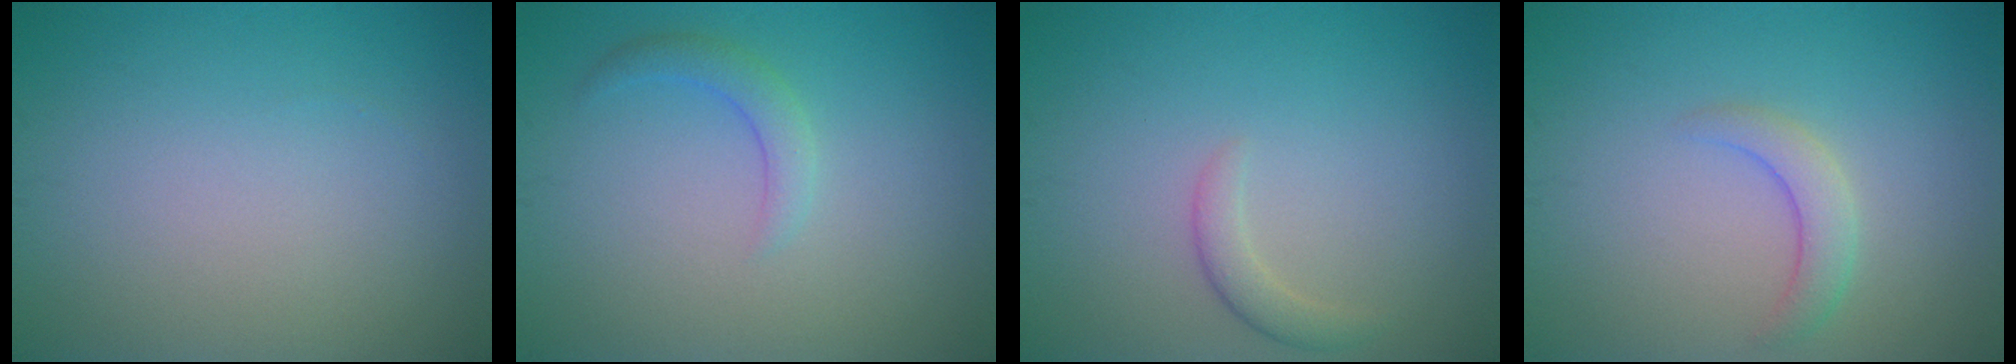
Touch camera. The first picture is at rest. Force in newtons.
{"total": 1.7, "press": 1.7, "slide": 0.1}
{"total": 1.5, "press": 1.5, "slide": 0.1}
{"total": 2.1, "press": 2.1, "slide": 0.3}